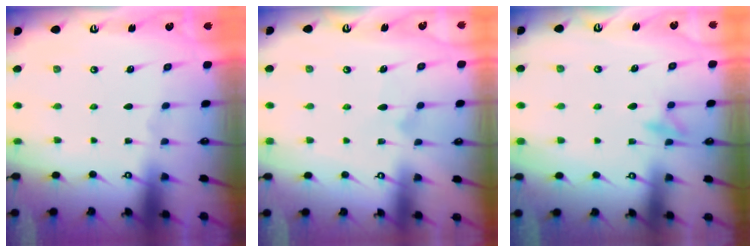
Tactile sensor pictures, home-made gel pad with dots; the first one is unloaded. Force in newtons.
{"total": 8.1, "press": 8.1, "slide": 0.3}
{"total": 9.4, "press": 9.3, "slide": 1.1}